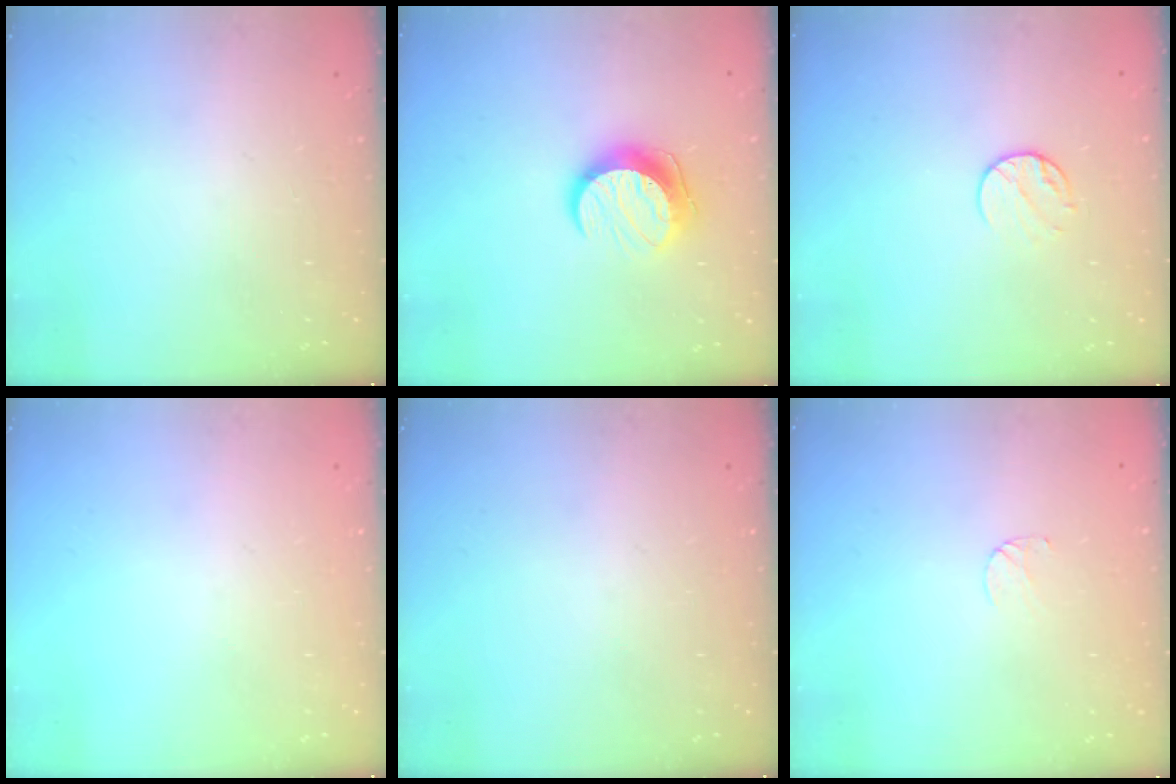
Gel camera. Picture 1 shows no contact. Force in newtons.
{"total": 10.6, "press": 10.6, "slide": 0.5}
{"total": 7.3, "press": 7.2, "slide": 0.7}
{"total": 0.0}
{"total": 0.0}
{"total": 4.6, "press": 4.6, "slide": 0.4}